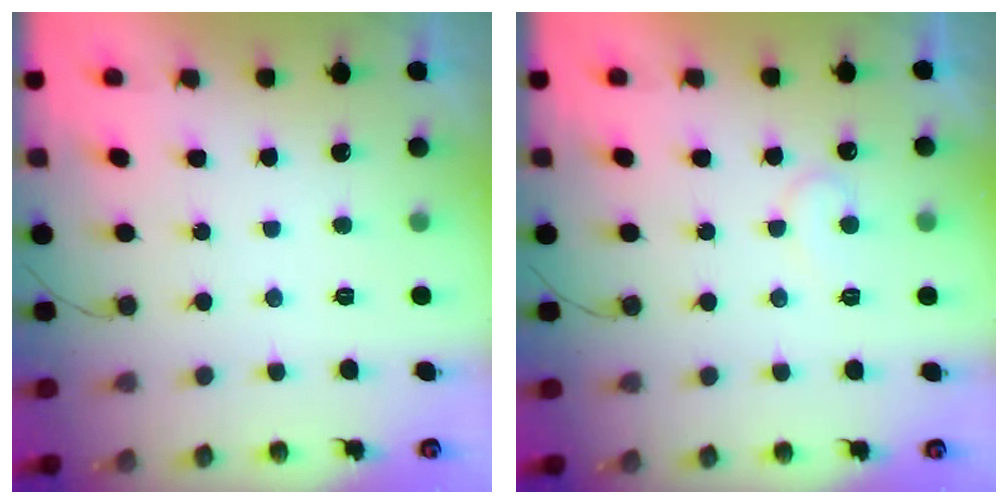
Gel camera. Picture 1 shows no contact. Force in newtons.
{"total": 8.2, "press": 8.1, "slide": 0.4}